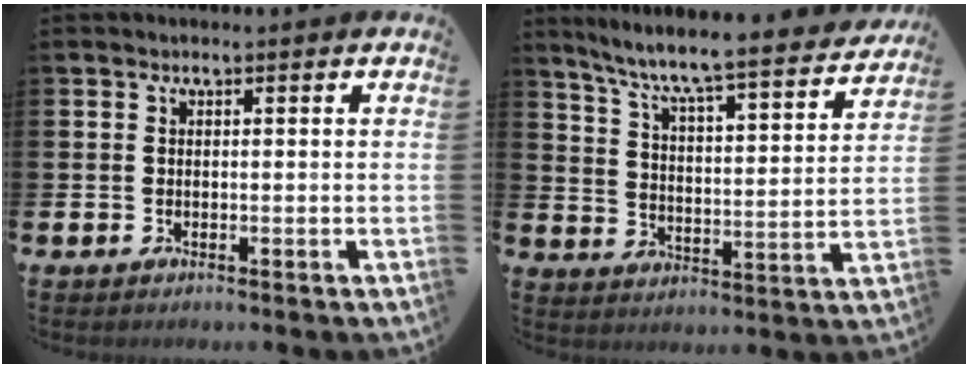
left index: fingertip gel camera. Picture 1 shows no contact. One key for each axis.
{"total": 7.5, "fx": 6.9, "fy": 0.3, "fz": 3.1, "tx": -0.084, "ty": -0.060, "tz": 0.109}